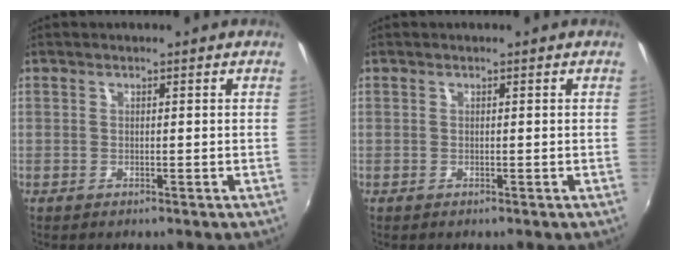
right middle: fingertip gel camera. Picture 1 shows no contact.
{"total": 0.0}